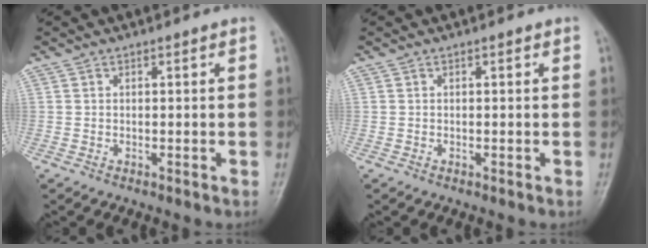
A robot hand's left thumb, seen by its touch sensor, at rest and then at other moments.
{"total": 0.0}